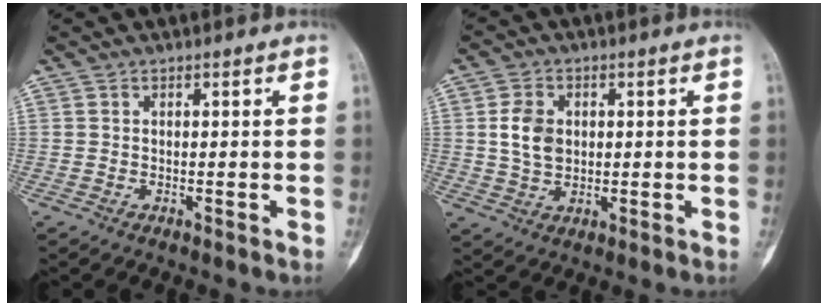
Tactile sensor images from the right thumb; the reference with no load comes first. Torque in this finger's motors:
{"motor_torque": [1.04, 0.78, 0.25, -0.69, -0.02]}